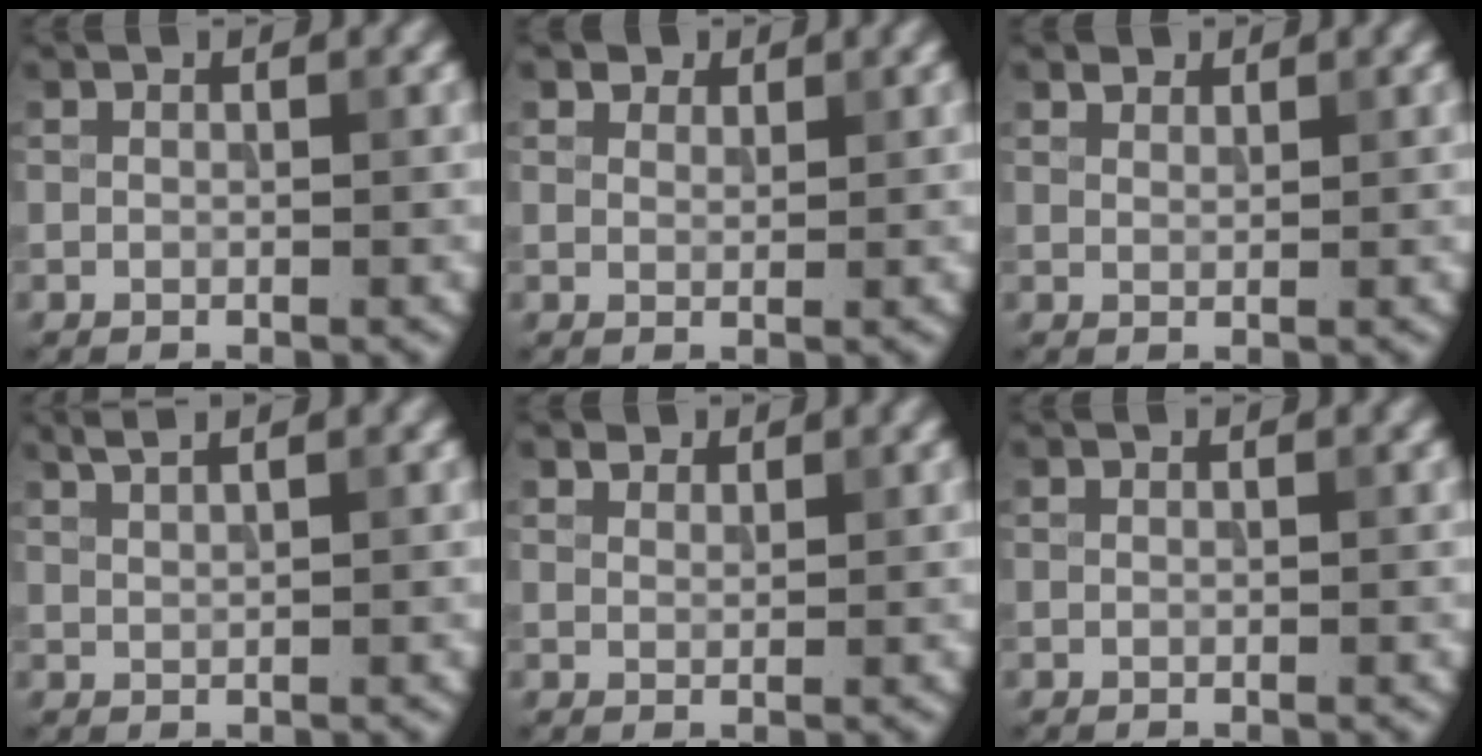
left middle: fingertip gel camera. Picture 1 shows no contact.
{"total": 2.2, "force": [1.7, 1.2, 0.6], "torque": [-0.016, -0.008, 0.027]}
{"total": 1.2, "force": [1.1, 0.5, 0.1], "torque": [-0.004, -0.001, 0.018]}
{"total": 2.0, "force": [1.6, 0.5, 1.2], "torque": [-0.009, 0.004, 0.020]}
{"total": 1.5, "force": [1.4, 0.6, 0.2], "torque": [-0.007, -0.005, 0.026]}
{"total": 0.0}